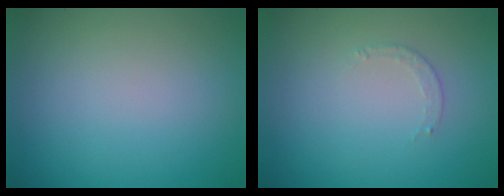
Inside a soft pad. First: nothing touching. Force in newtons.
{"total": 0.6, "press": 0.5, "slide": 0.3}